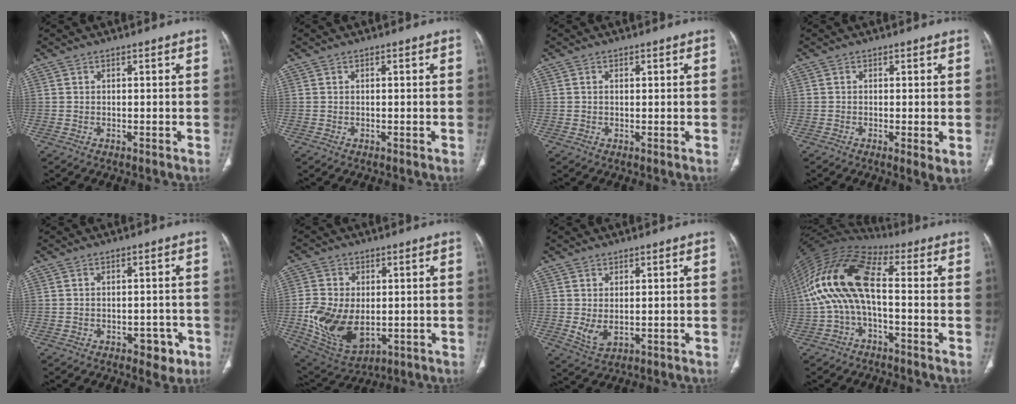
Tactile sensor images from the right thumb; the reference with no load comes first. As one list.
[{"total": 0.0}, {"total": 0.6, "force": [0.3, 0.3, 0.4], "torque": [-0.011, 0.003, 0.006]}, {"total": 2.7, "force": [-0.4, 0.5, 2.6], "torque": [-0.048, -0.014, -0.010]}, {"total": 4.0, "force": [-2.1, 2.4, 2.4], "torque": [-0.010, 0.012, -0.022]}, {"total": 14.2, "force": [-1.6, 9.4, 10.6], "torque": [-0.191, -0.008, -0.005]}, {"total": 3.4, "force": [0.2, 1.9, 2.8], "torque": [-0.056, -0.006, 0.016]}, {"total": 15.2, "force": [-1.1, 6.6, 13.7], "torque": [-0.279, 0.045, -0.030]}]